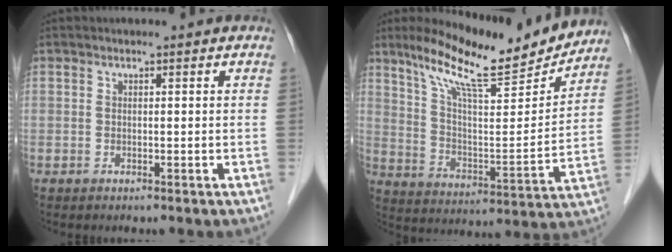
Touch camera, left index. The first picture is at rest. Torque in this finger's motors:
{"motor_torque": [0.58, -0.71, 0.33, 0.12]}